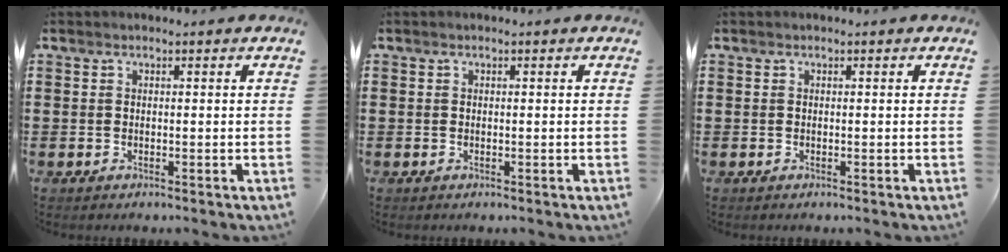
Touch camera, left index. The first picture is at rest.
{"total": 0.0}
{"total": 0.0}